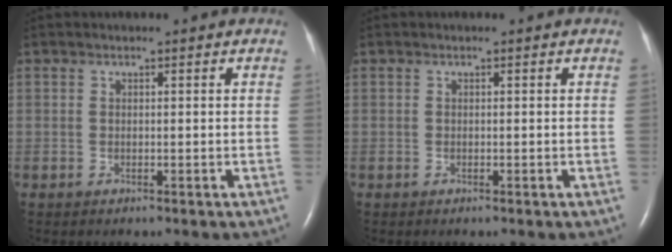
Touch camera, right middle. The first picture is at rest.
{"total": 0.0}